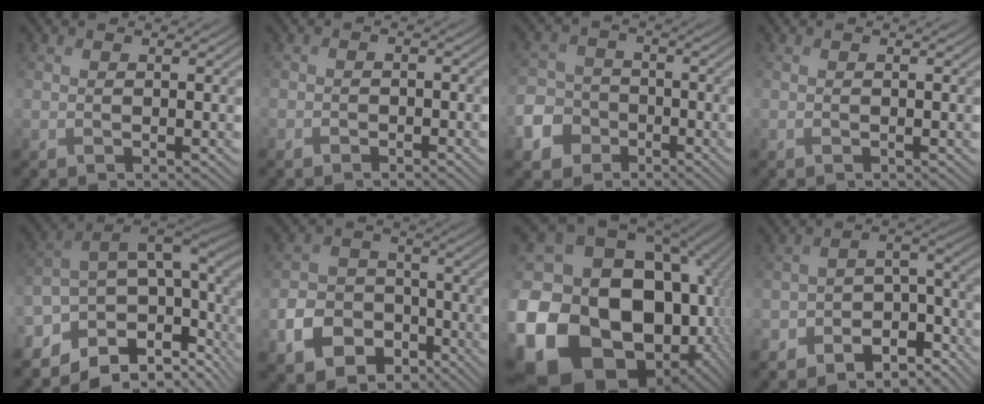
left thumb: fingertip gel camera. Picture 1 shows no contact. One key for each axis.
{"total": 1.5, "fx": -1.2, "fy": 0.7, "fz": 0.5, "tx": -0.009, "ty": -0.001, "tz": -0.025}
{"total": 6.7, "fx": -3.5, "fy": 5.4, "fz": 2.1, "tx": -0.055, "ty": -0.014, "tz": -0.089}
{"total": 0.0}
{"total": 12.9, "fx": -2.7, "fy": 7.4, "fz": 10.2, "tx": -0.206, "ty": -0.011, "tz": -0.045}
{"total": 9.1, "fx": -4.8, "fy": 6.6, "fz": 4.0, "tx": -0.096, "ty": -0.020, "tz": -0.091}
{"total": 24.8, "fx": -4.2, "fy": 19.7, "fz": 14.5, "tx": -0.337, "ty": -0.029, "tz": -0.070}
{"total": 9.5, "fx": -7.0, "fy": 4.5, "fz": 4.7, "tx": -0.076, "ty": -0.012, "tz": -0.125}